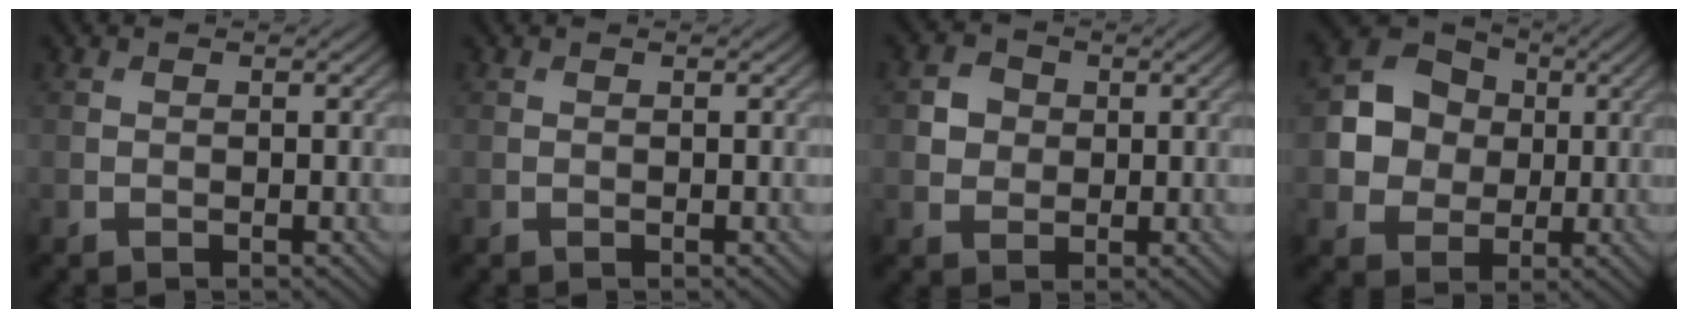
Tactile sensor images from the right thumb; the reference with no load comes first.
{"total": 0.0}
{"total": 3.1, "force": [0.4, 2.8, 1.3], "torque": [-0.027, 0.001, 0.003]}
{"total": 8.3, "force": [0.5, 7.3, 3.8], "torque": [-0.088, 0.008, -0.001]}